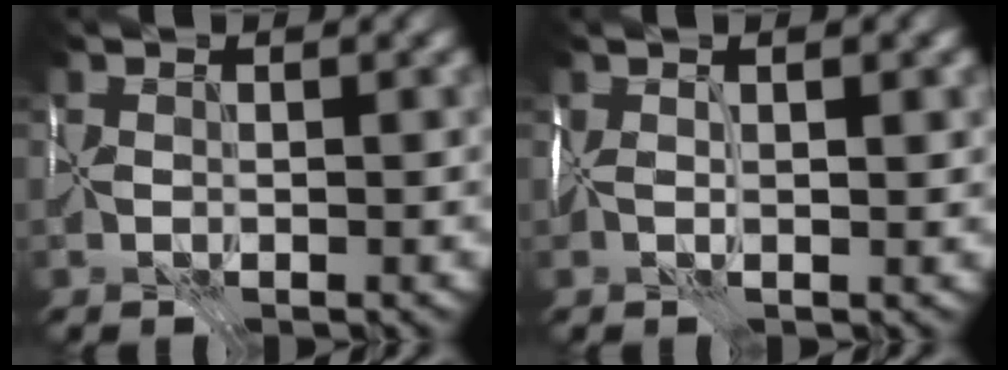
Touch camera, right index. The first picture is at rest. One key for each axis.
{"total": 3.3, "fx": 1.0, "fy": 1.1, "fz": 2.9, "tx": -0.041, "ty": 0.005, "tz": 0.009}